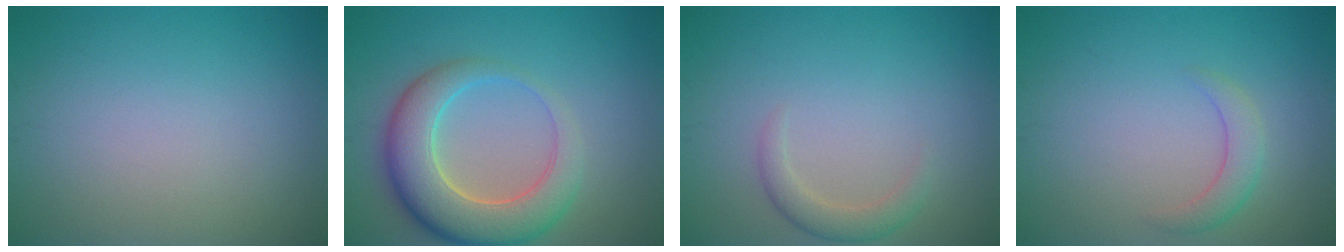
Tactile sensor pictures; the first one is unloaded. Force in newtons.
{"total": 7.7, "press": 7.7, "slide": 0.6}
{"total": 1.9, "press": 1.9, "slide": 0.1}
{"total": 2.0, "press": 2.0, "slide": 0.0}